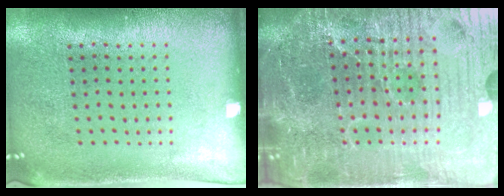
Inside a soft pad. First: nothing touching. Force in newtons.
{"total": 7.3, "press": 6.6, "slide": 3.1}